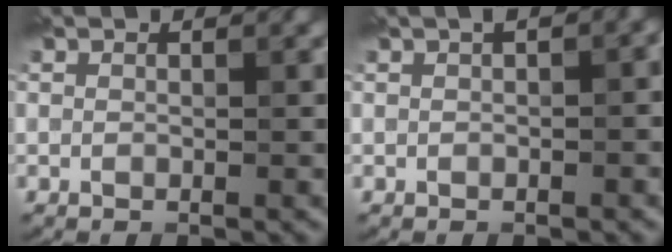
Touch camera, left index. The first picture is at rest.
{"total": 2.3, "force": [0.4, 0.9, 2.2], "torque": [-0.018, 0.010, 0.006]}